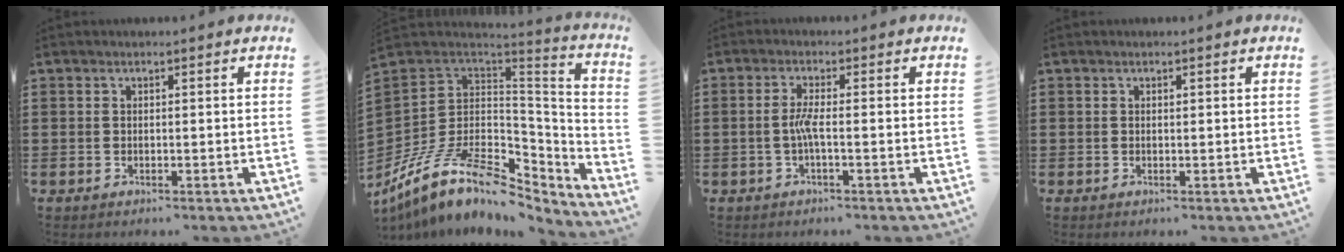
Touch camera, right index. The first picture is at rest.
{"total": 12.9, "force": [-6.5, 7.1, 8.5], "torque": [-0.196, 0.003, -0.117]}
{"total": 3.1, "force": [-0.8, 0.0, 3.0], "torque": [-0.071, -0.008, -0.021]}
{"total": 0.0}